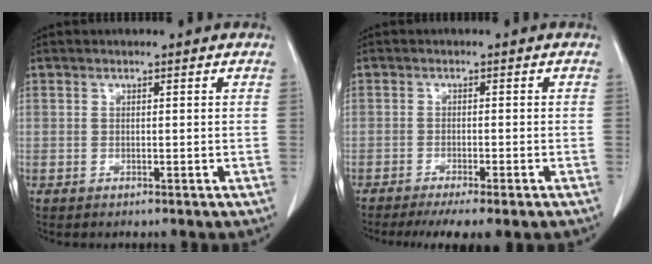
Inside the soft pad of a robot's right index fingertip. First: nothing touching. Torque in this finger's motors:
{"motor_torque": [0.83, -0.81, 0.54, 0.14]}